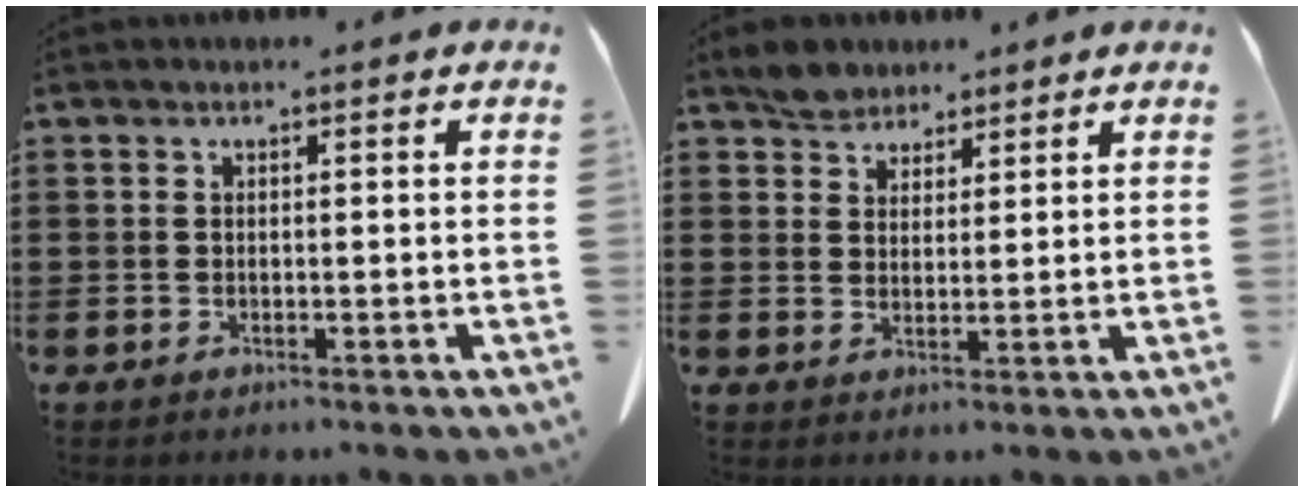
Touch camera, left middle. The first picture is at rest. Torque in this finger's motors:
{"motor_torque": [0.09, -0.06, 0.12, 0.02]}